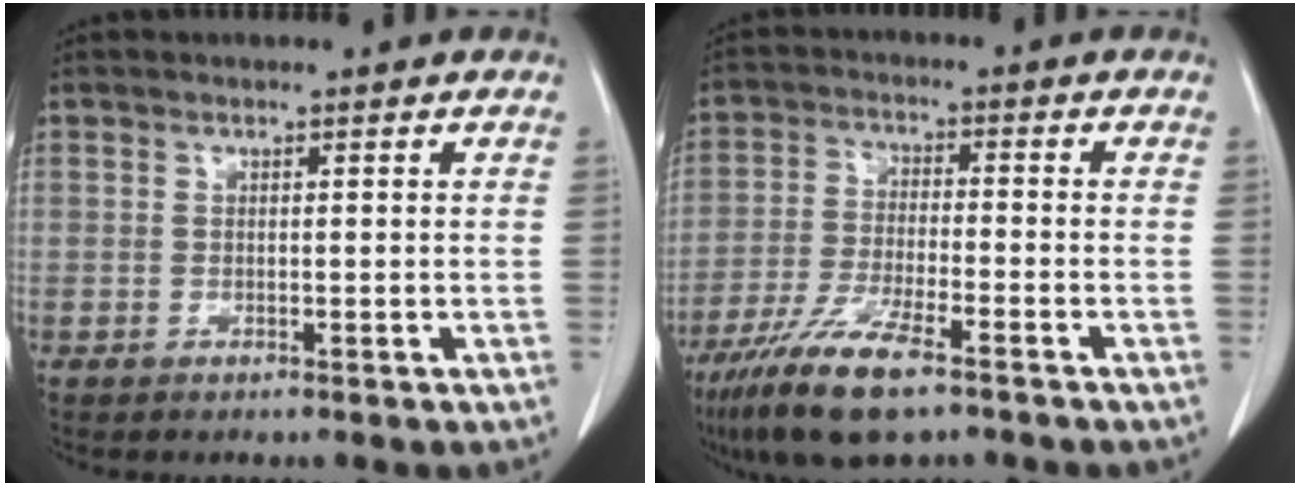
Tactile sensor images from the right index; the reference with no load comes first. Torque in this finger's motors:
{"motor_torque": [0.77, -0.75, 0.58, 0.19]}